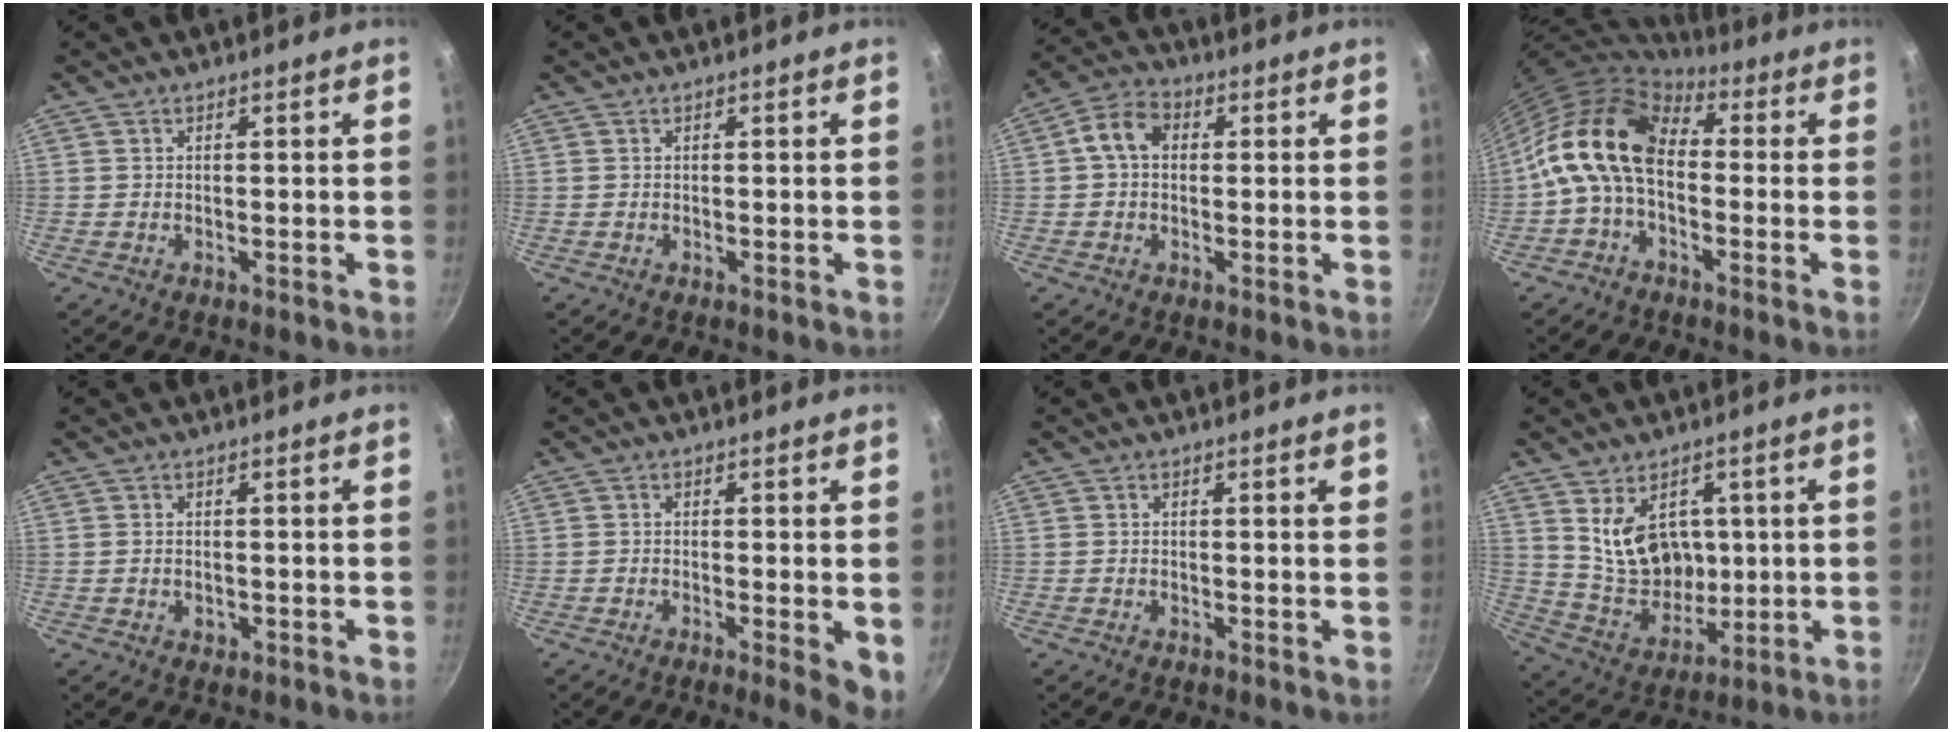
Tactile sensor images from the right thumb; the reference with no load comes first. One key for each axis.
{"total": 0.0}
{"total": 6.7, "fx": 1.0, "fy": 4.8, "fz": 4.6, "tx": -0.078, "ty": 0.022, "tz": 0.003}
{"total": 13.2, "fx": -0.3, "fy": 8.6, "fz": 10.0, "tx": -0.162, "ty": 0.033, "tz": -0.030}
{"total": 1.3, "fx": -0.2, "fy": 0.9, "fz": 0.9, "tx": -0.013, "ty": 0.000, "tz": -0.003}
{"total": 4.7, "fx": -1.0, "fy": 1.2, "fz": 4.4, "tx": -0.052, "ty": -0.005, "tz": -0.012}
{"total": 1.0, "fx": 0.4, "fy": 0.3, "fz": 0.9, "tx": -0.011, "ty": 0.000, "tz": 0.003}
{"total": 12.8, "fx": 3.4, "fy": 9.3, "fz": 8.1, "tx": -0.104, "ty": -0.036, "tz": 0.083}